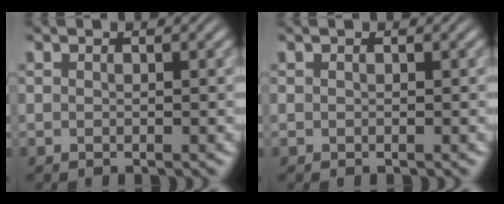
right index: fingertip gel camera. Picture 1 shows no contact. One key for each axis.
{"total": 0.0}